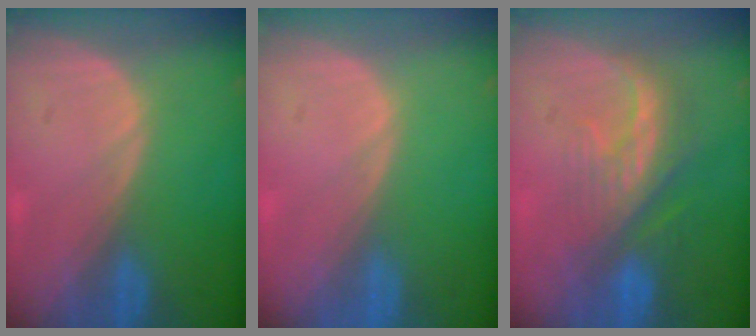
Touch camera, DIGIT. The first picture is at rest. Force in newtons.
{"total": 0.0}
{"total": 8.1, "press": 7.3, "slide": 3.3}